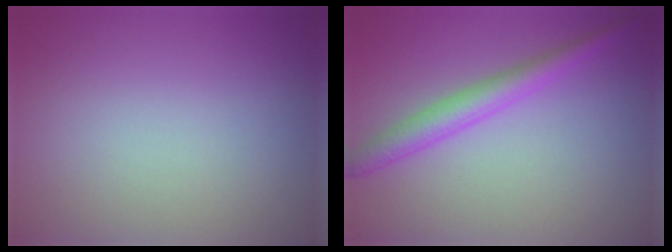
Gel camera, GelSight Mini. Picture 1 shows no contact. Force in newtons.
{"total": 3.0, "press": 3.0, "slide": 0.1}